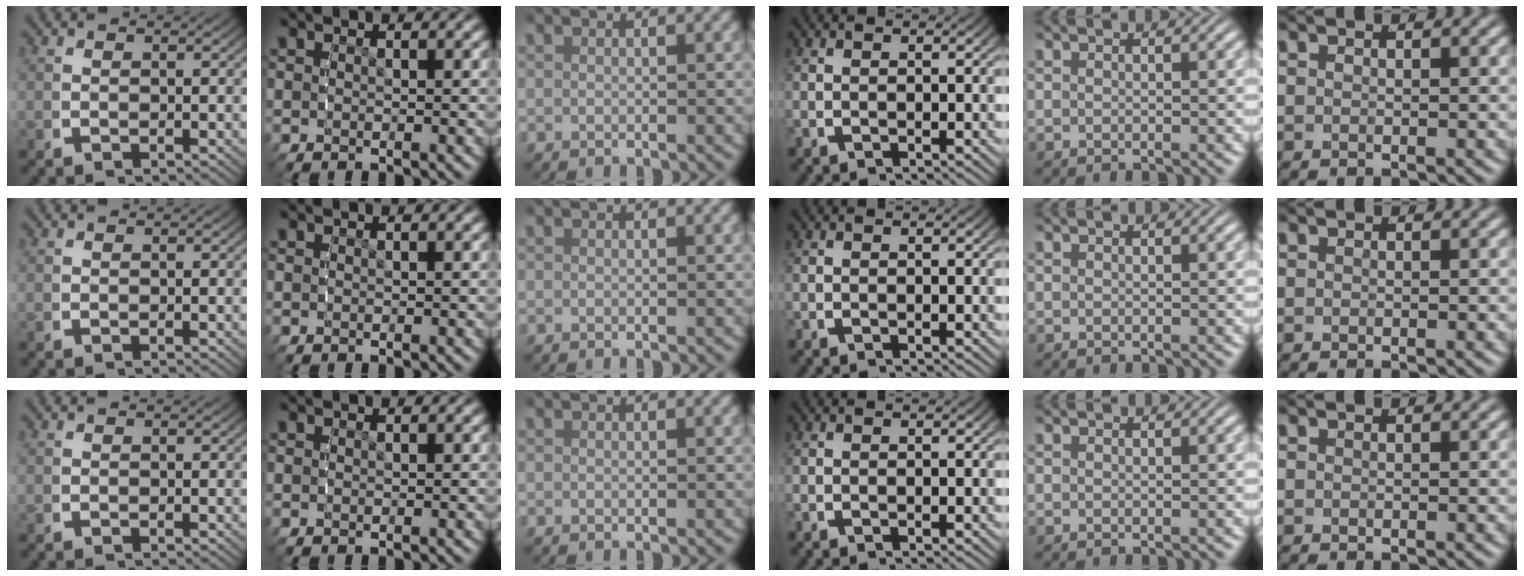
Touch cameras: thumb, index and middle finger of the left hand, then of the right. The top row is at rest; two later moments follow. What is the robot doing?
{"motion": "reach", "object": "ribbon"}